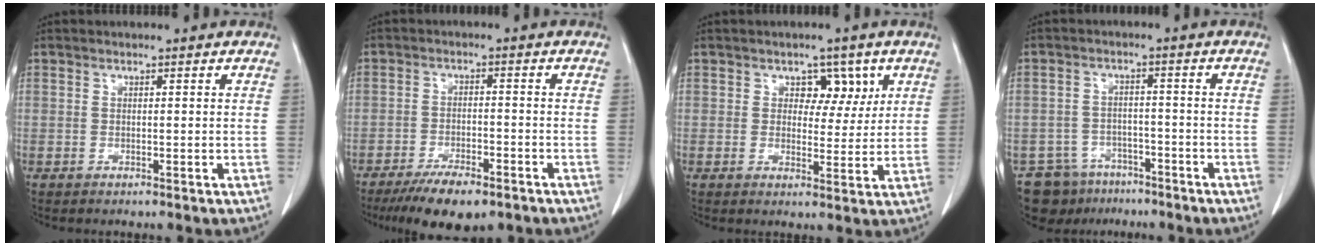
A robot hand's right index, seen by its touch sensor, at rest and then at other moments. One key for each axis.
{"total": 8.4, "fx": -6.2, "fy": 2.5, "fz": 5.1, "tx": -0.082, "ty": -0.011, "tz": -0.100}
{"total": 4.6, "fx": 2.0, "fy": 3.1, "fz": 2.6, "tx": -0.023, "ty": 0.006, "tz": 0.030}
{"total": 7.9, "fx": -5.9, "fy": 5.2, "fz": 0.3, "tx": 0.001, "ty": 0.021, "tz": -0.092}